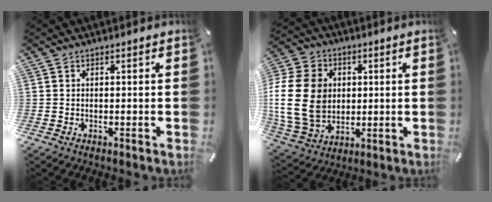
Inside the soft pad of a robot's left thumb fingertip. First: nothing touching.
{"total": 18.6, "force": [1.2, 15.0, 10.9], "torque": [-0.233, 0.003, 0.021]}